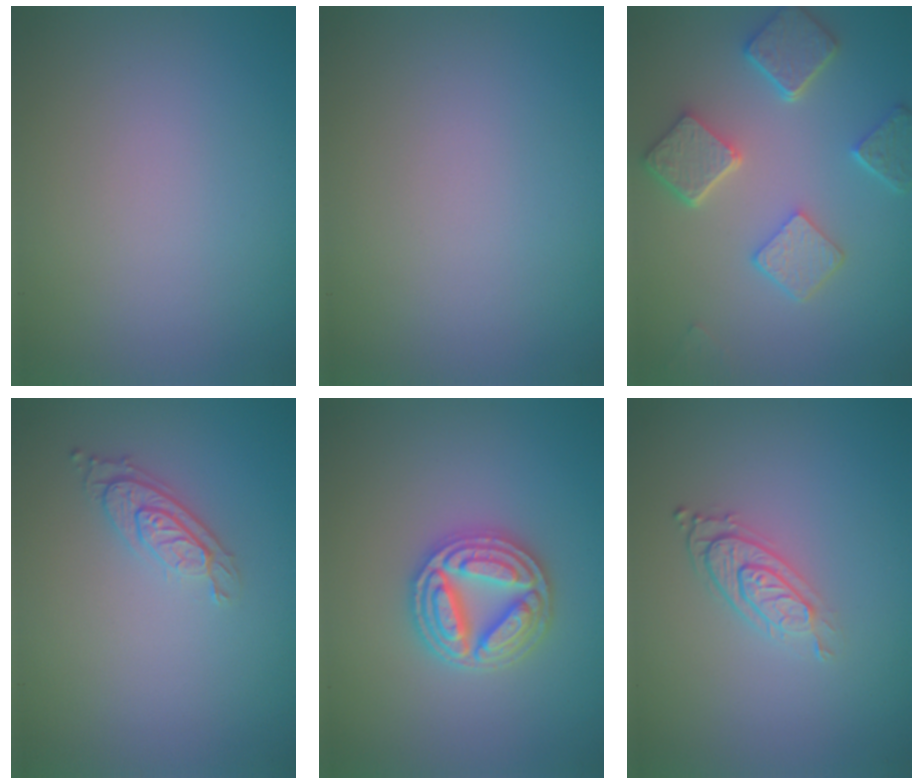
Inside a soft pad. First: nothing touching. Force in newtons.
{"total": 0.0}
{"total": 5.5, "press": 4.3, "slide": 3.3}
{"total": 2.9, "press": 2.0, "slide": 2.0}
{"total": 4.5, "press": 4.4, "slide": 0.7}
{"total": 3.2, "press": 2.2, "slide": 2.2}